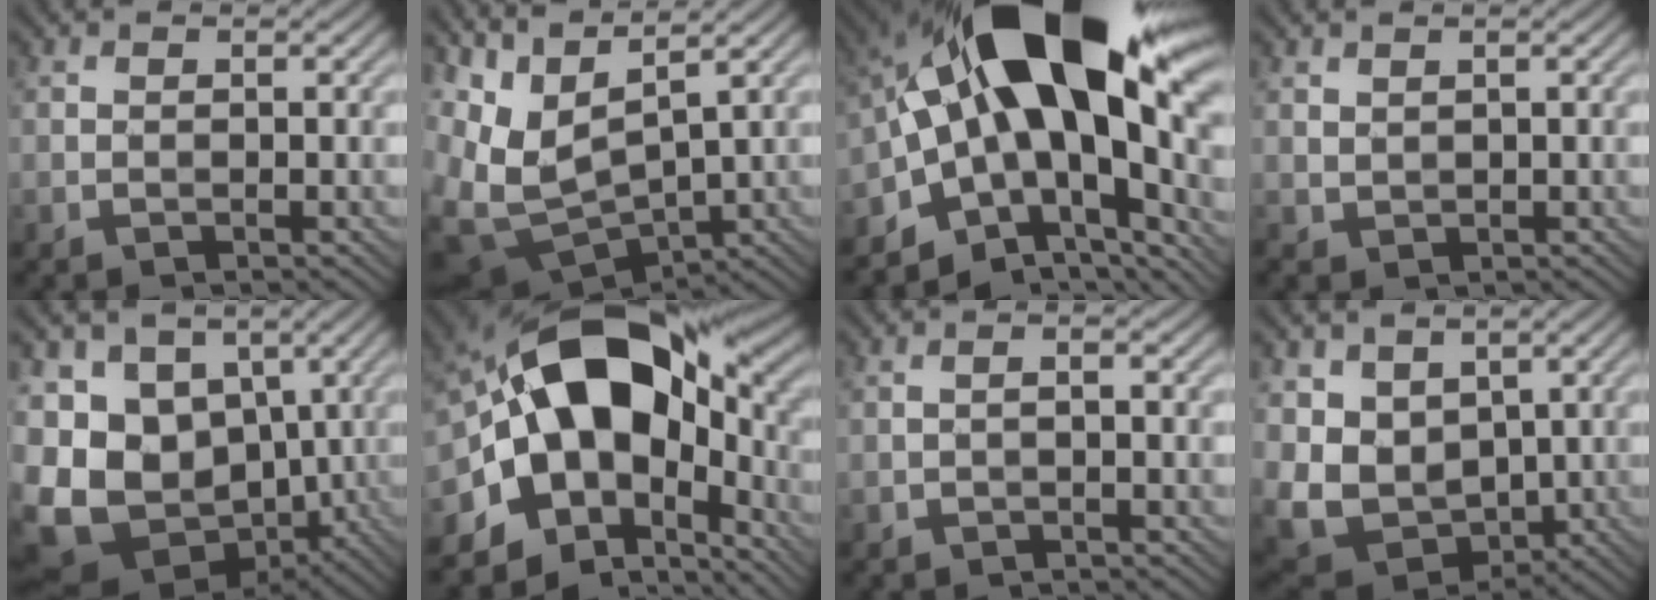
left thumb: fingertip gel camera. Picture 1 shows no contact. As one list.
[{"total": 8.8, "force": [2.2, 4.7, 7.1], "torque": [-0.182, -0.020, 0.066]}, {"total": 20.1, "force": [2.7, 11.0, 16.6], "torque": [-0.285, 0.004, 0.048]}, {"total": 1.1, "force": [0.9, 0.7, -0.1], "torque": [-0.001, -0.004, 0.023]}, {"total": 15.3, "force": [-1.0, 12.2, 9.2], "torque": [-0.214, -0.035, 0.007]}, {"total": 15.9, "force": [-0.5, 10.6, 11.8], "torque": [-0.191, 0.002, -0.014]}, {"total": 0.7, "force": [-0.3, 0.1, 0.6], "torque": [-0.009, 0.006, -0.008]}, {"total": 8.3, "force": [1.9, 6.7, 4.5], "torque": [-0.126, -0.024, 0.047]}]